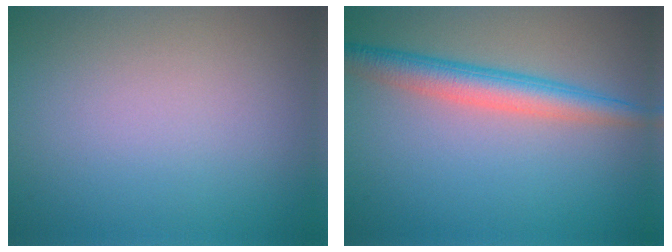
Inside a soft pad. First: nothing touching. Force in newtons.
{"total": 4.1, "press": 4.1, "slide": 0.0}